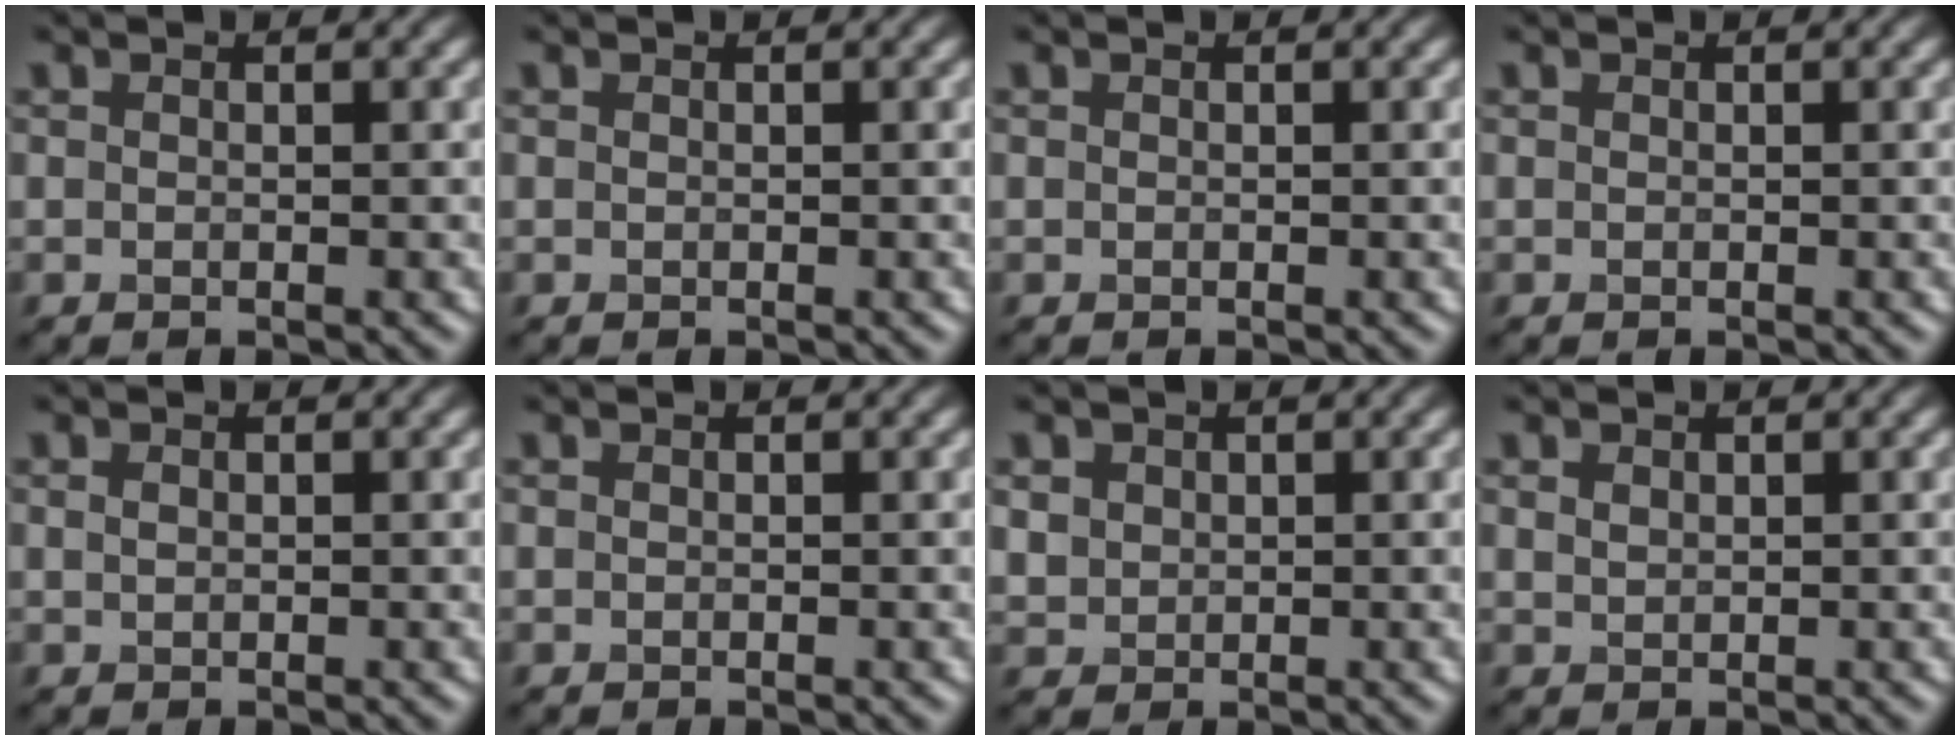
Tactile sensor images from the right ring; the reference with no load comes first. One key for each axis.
{"total": 0.0}
{"total": 0.0}
{"total": 0.0}
{"total": 0.5, "fx": 0.2, "fy": 0.4, "fz": 0.3, "tx": -0.007, "ty": 0.001, "tz": 0.004}
{"total": 0.0}
{"total": 1.7, "fx": 0.6, "fy": 1.5, "fz": 0.5, "tx": -0.012, "ty": -0.007, "tz": 0.019}
{"total": 0.8, "fx": 0.5, "fy": 0.5, "fz": 0.4, "tx": -0.010, "ty": -0.001, "tz": 0.011}